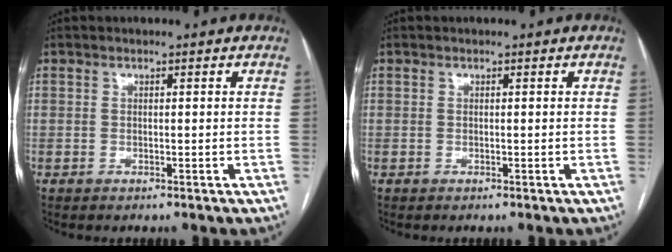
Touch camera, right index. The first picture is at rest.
{"total": 0.0}